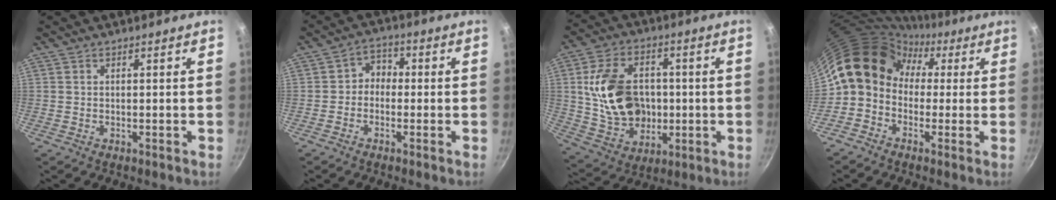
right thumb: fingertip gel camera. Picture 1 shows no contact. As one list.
[{"total": 4.0, "force": [-0.8, 3.4, 2.0], "torque": [-0.003, 0.021, -0.025]}, {"total": 17.6, "force": [0.9, 13.2, 11.7], "torque": [-0.186, 0.011, 0.029]}, {"total": 12.5, "force": [1.0, 10.5, 6.8], "torque": [-0.086, 0.039, -0.011]}]